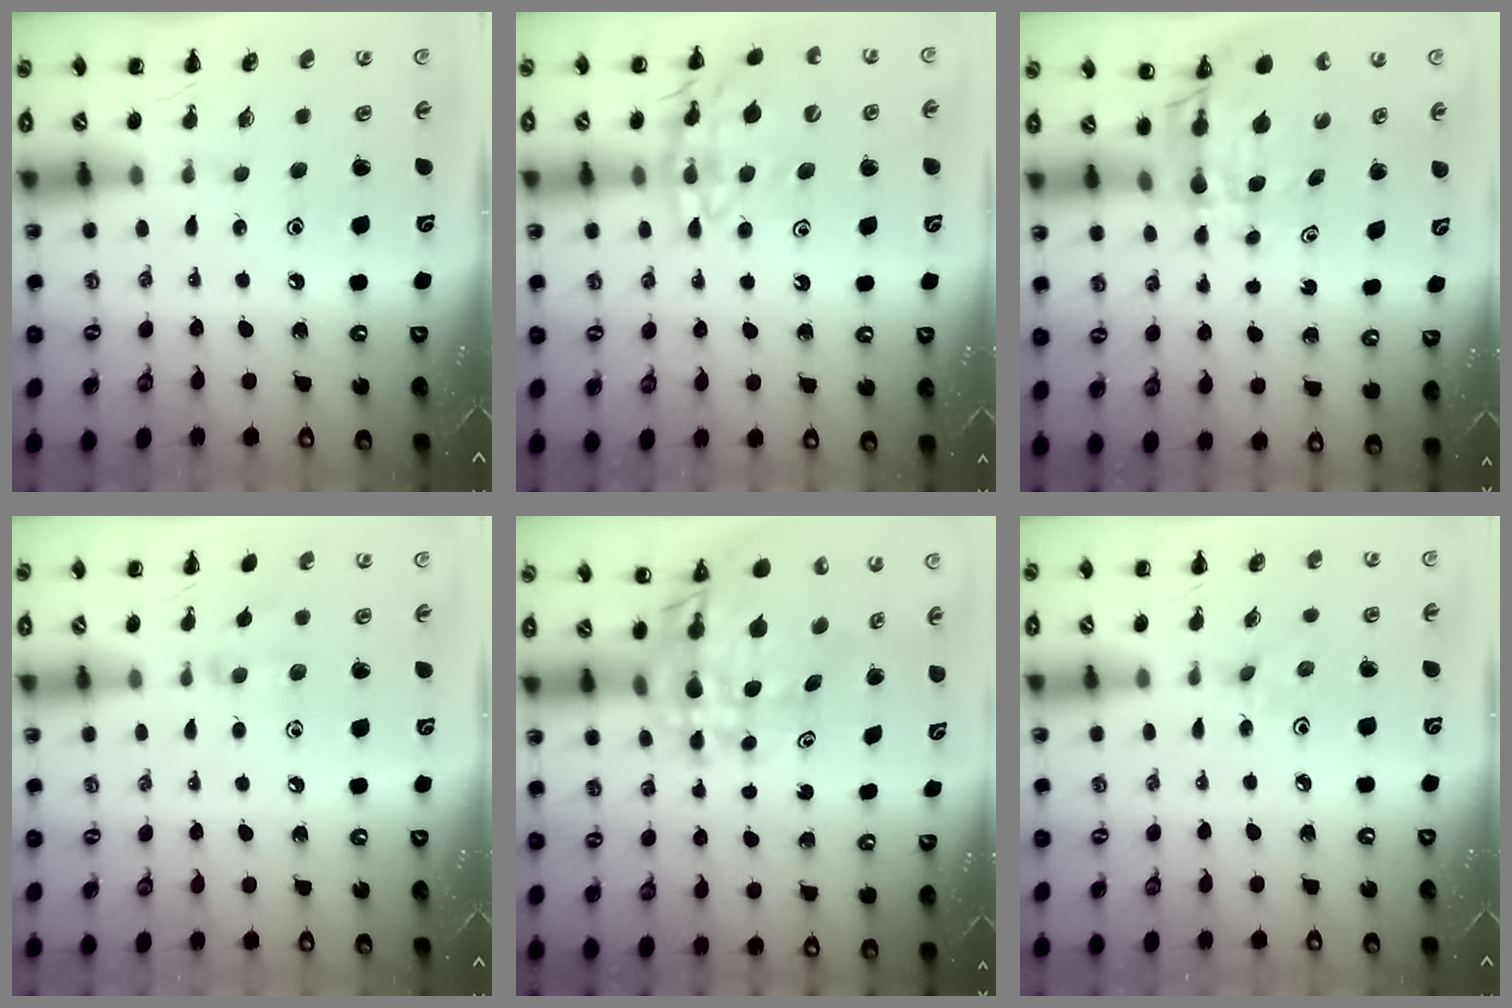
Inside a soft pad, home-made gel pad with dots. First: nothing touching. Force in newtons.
{"total": 17.9, "press": 17.7, "slide": 2.8}
{"total": 6.9, "press": 6.6, "slide": 2.2}
{"total": 5.6, "press": 5.3, "slide": 1.8}
{"total": 11.0, "press": 10.4, "slide": 3.7}
{"total": 2.4, "press": 2.2, "slide": 0.8}